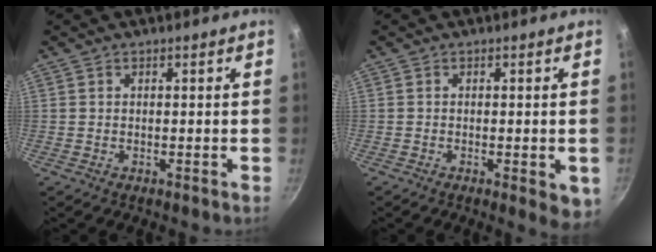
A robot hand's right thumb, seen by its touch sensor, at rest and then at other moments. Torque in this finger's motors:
{"motor_torque": [-0.25, -0.09, -0.24, 0.09, 0.03]}